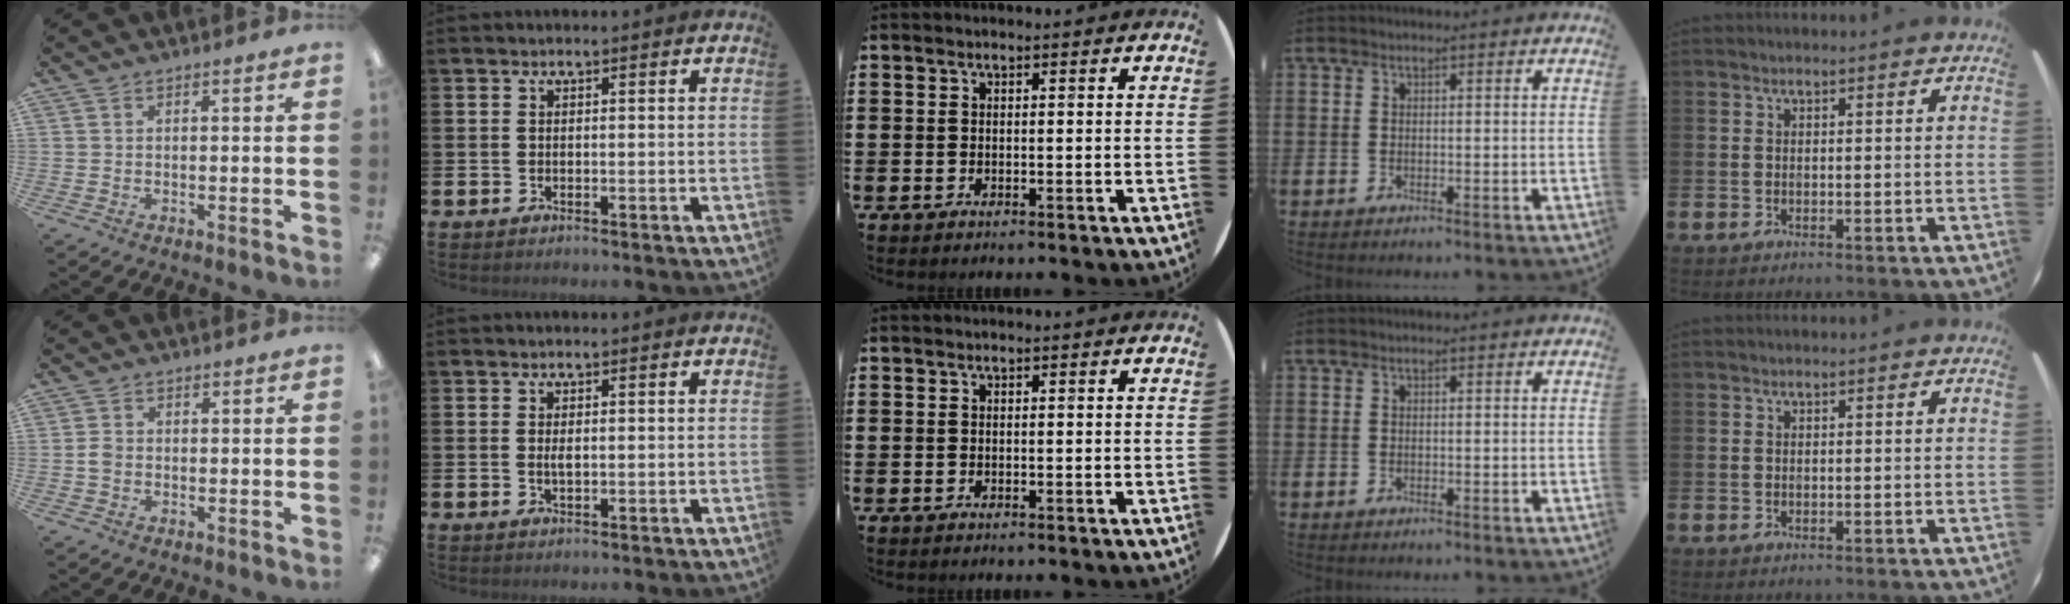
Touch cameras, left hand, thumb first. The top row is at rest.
{"thumb": {"total": 2.2, "force": [-0.3, 1.7, 1.3], "torque": [-0.023, 0.006, -0.006]}, "index": {"total": 1.1, "force": [0.2, 0.4, 1.0], "torque": [-0.019, 0.002, 0.001]}}